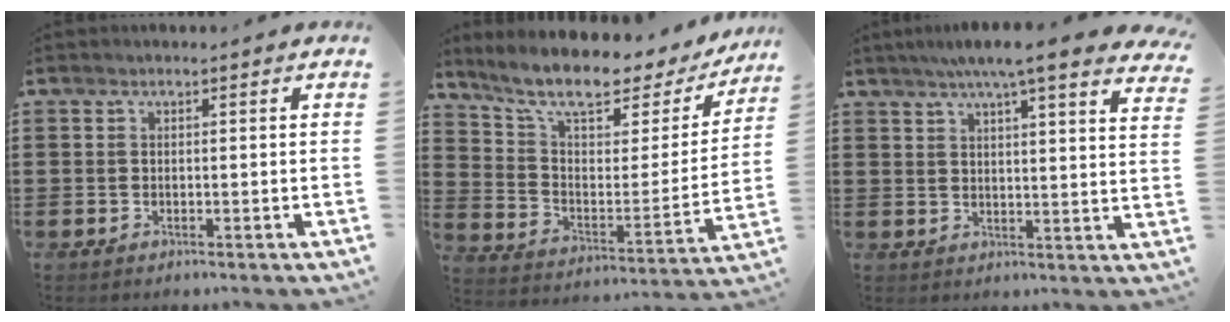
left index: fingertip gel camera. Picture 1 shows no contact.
{"total": 10.0, "force": [8.0, 2.4, 5.4], "torque": [-0.123, -0.050, 0.134]}
{"total": 7.0, "force": [5.8, 0.2, 3.9], "torque": [-0.085, -0.017, 0.100]}